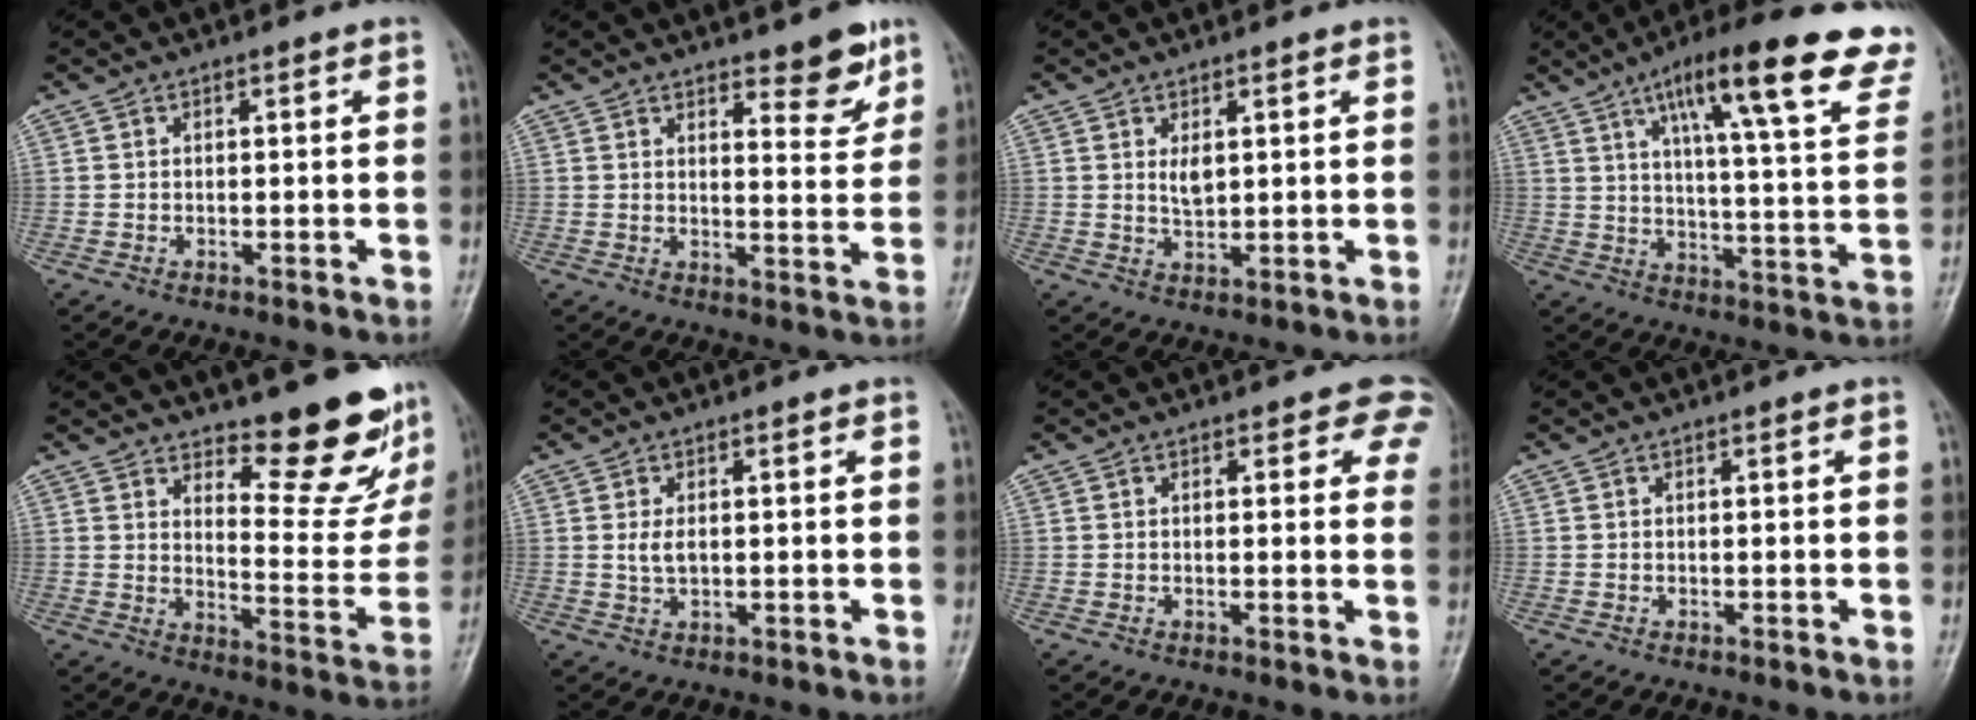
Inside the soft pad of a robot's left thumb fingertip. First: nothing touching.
{"total": 6.7, "force": [4.7, 2.1, 4.2], "torque": [-0.034, -0.036, 0.062]}
{"total": 3.0, "force": [1.1, 1.5, 2.4], "torque": [-0.035, -0.012, 0.021]}
{"total": 23.8, "force": [14.0, 4.9, 18.6], "torque": [-0.245, -0.034, 0.193]}
{"total": 15.2, "force": [12.2, 4.6, 7.9], "torque": [-0.059, -0.122, 0.163]}
{"total": 2.6, "force": [0.4, 1.4, 2.2], "torque": [-0.043, -0.004, 0.010]}
{"total": 5.3, "force": [3.5, 2.7, 2.9], "torque": [0.007, -0.010, 0.022]}
{"total": 0.0}